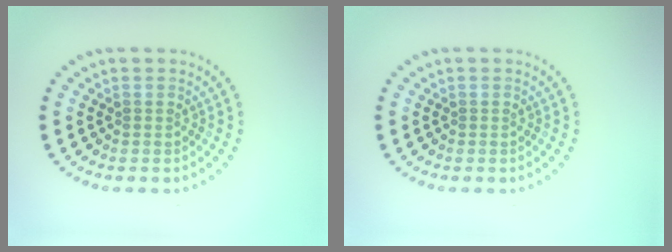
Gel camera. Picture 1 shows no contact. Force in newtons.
{"total": 0.0}